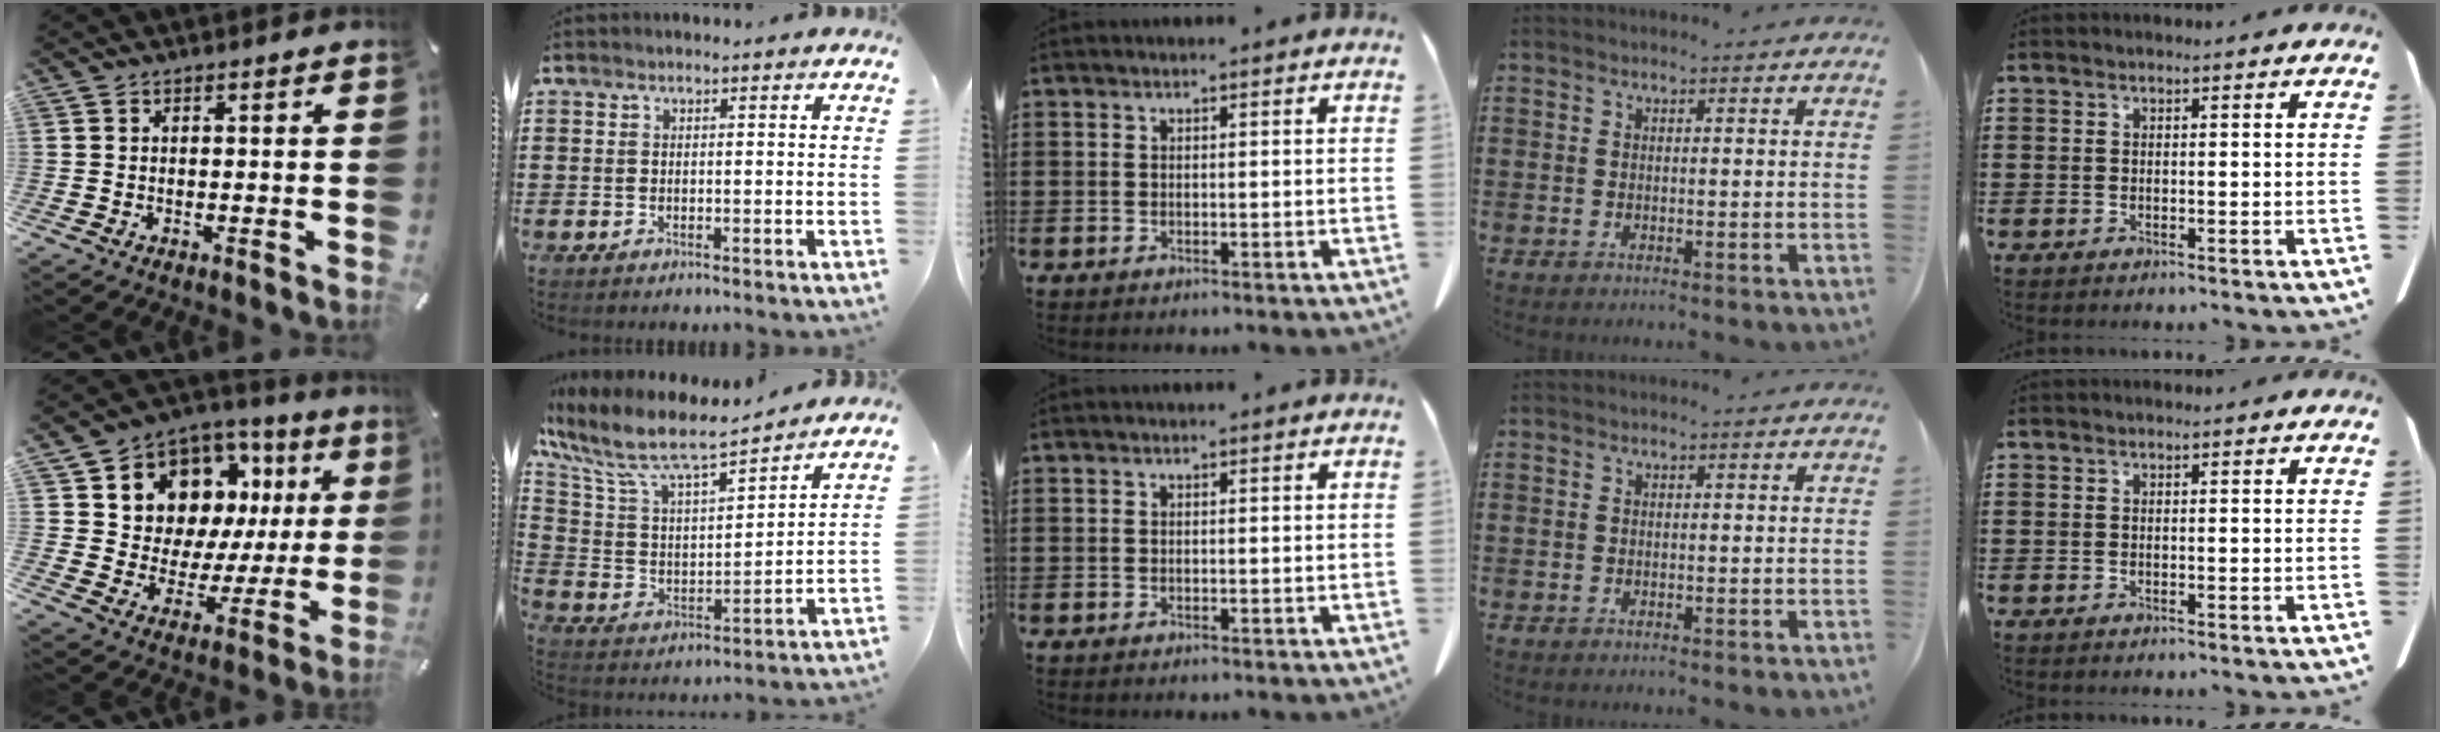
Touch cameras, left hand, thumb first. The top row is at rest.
{"thumb": {"total": 11.2, "force": [6.7, 8.4, 3.3], "torque": [-0.061, -0.067, 0.121]}, "index": {"total": 9.2, "force": [7.2, 2.2, 5.3], "torque": [-0.131, -0.043, 0.120]}}